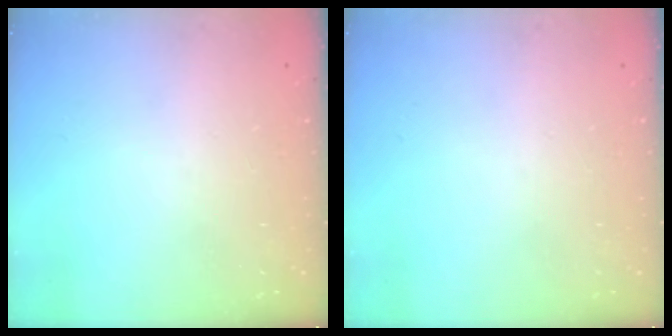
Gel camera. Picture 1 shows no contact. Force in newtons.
{"total": 0.0}